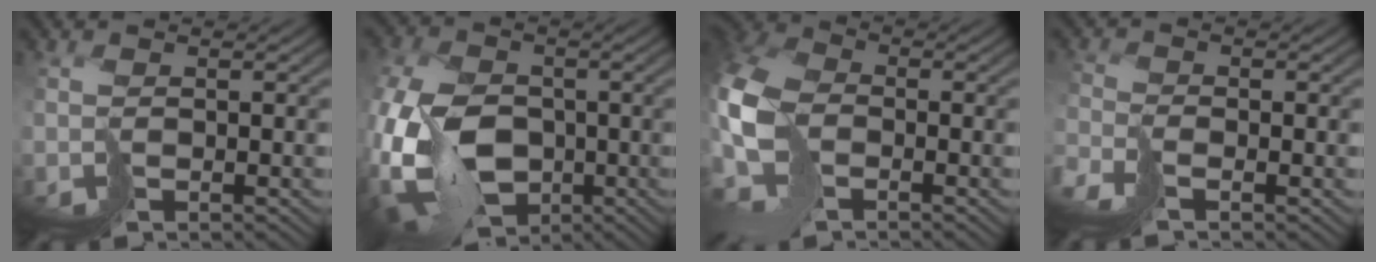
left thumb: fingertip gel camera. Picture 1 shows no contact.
{"total": 16.4, "force": [-4.1, 11.7, 10.8], "torque": [-0.256, -0.033, -0.061]}
{"total": 9.2, "force": [-1.7, 6.6, 6.2], "torque": [-0.174, -0.007, -0.042]}
{"total": 2.5, "force": [-2.5, 0.0, 0.3], "torque": [0.003, 0.000, -0.062]}